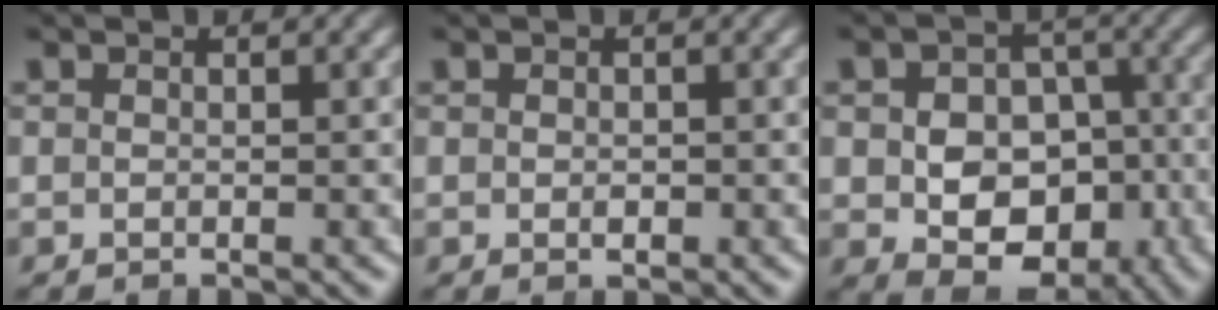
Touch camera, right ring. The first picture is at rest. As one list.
[{"total": 0.7, "force": [-0.2, 0.4, 0.5], "torque": [-0.013, -0.009, 0.000]}, {"total": 9.1, "force": [-3.2, 6.8, 5.1], "torque": [-0.080, -0.054, -0.032]}]